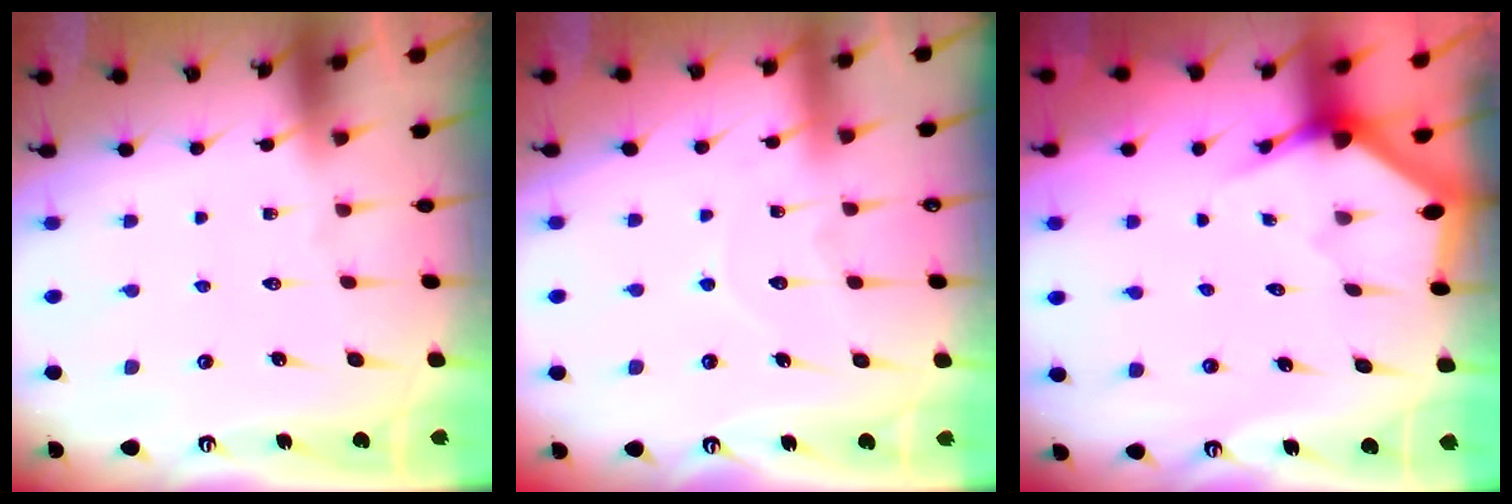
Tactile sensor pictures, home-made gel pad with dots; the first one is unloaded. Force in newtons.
{"total": 5.9, "press": 5.8, "slide": 0.7}
{"total": 2.9, "press": 2.9, "slide": 0.2}